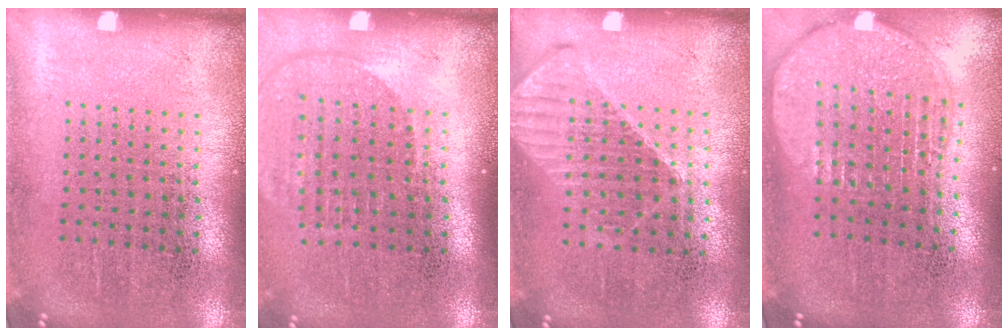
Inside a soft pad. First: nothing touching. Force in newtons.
{"total": 1.6, "press": 1.4, "slide": 0.9}
{"total": 1.2, "press": 1.1, "slide": 0.4}
{"total": 2.0, "press": 1.7, "slide": 1.1}